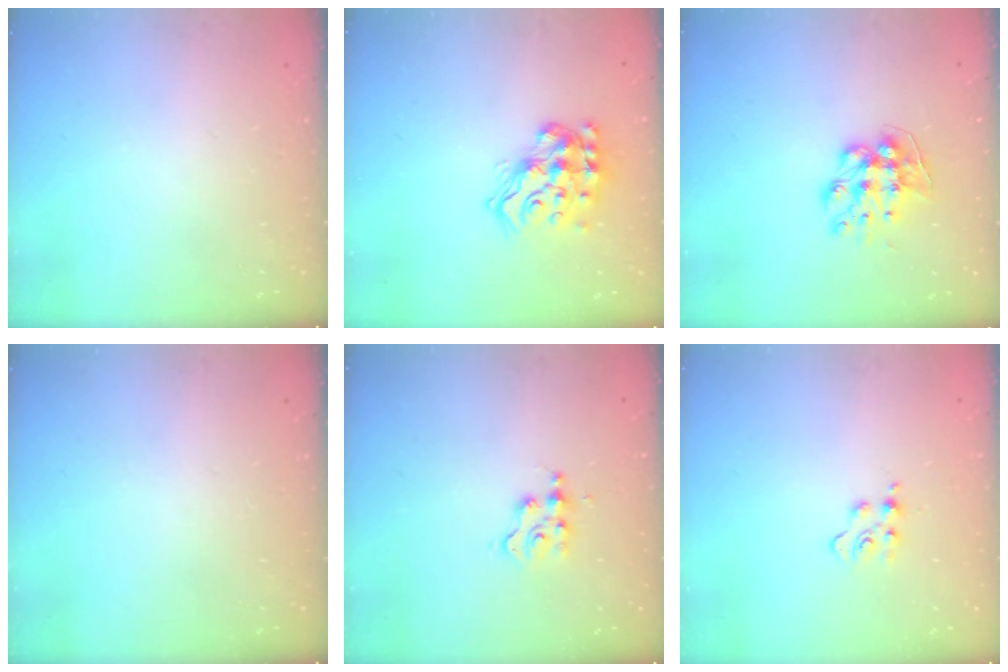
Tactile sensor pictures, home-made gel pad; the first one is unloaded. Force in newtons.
{"total": 15.4, "press": 15.2, "slide": 2.0}
{"total": 9.7, "press": 9.7, "slide": 0.6}
{"total": 0.0}
{"total": 2.9, "press": 2.8, "slide": 0.3}
{"total": 5.5, "press": 5.4, "slide": 0.6}